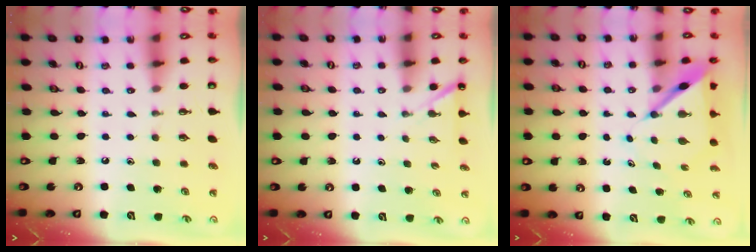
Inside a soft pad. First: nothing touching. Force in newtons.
{"total": 2.3, "press": 2.3, "slide": 0.2}
{"total": 6.3, "press": 6.3, "slide": 0.6}